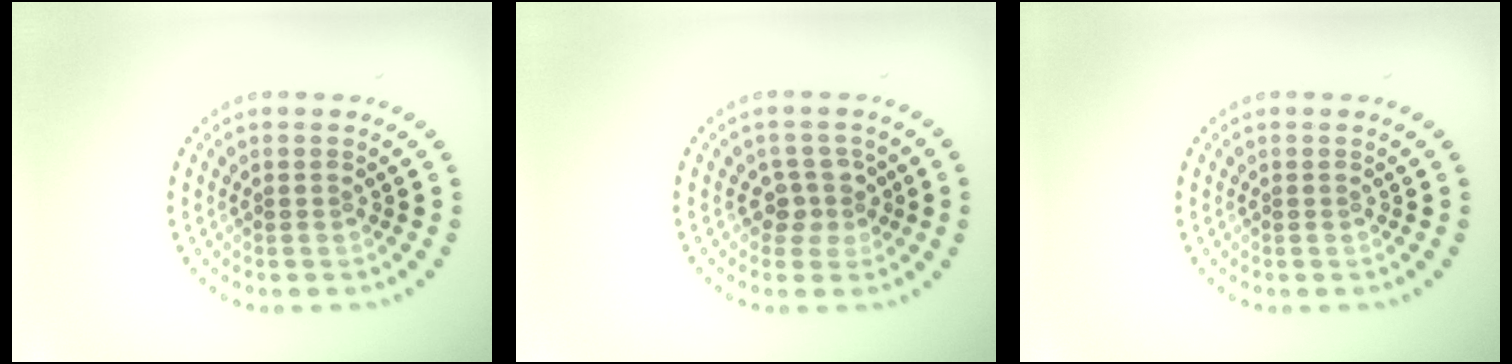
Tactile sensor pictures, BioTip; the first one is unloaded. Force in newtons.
{"total": 2.2, "press": 1.9, "slide": 1.2}
{"total": 0.0}